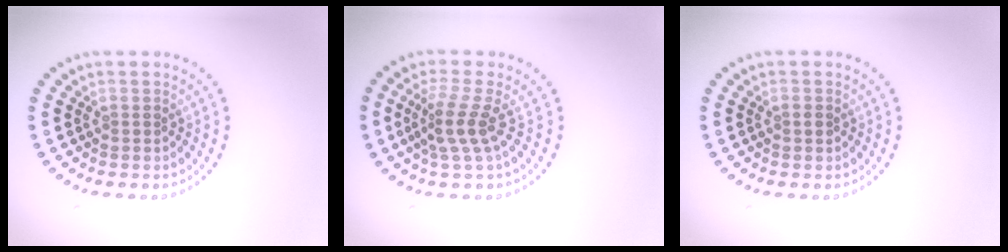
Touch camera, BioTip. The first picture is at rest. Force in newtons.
{"total": 2.9, "press": 2.0, "slide": 2.1}
{"total": 0.8, "press": 0.8, "slide": 0.1}